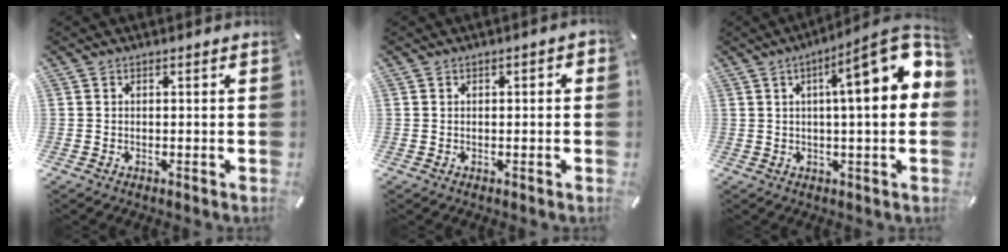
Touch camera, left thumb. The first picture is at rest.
{"total": 1.5, "force": [-0.3, 0.7, 1.3], "torque": [-0.022, 0.003, -0.006]}
{"total": 18.0, "force": [5.7, 3.4, 16.7], "torque": [-0.228, -0.044, 0.071]}